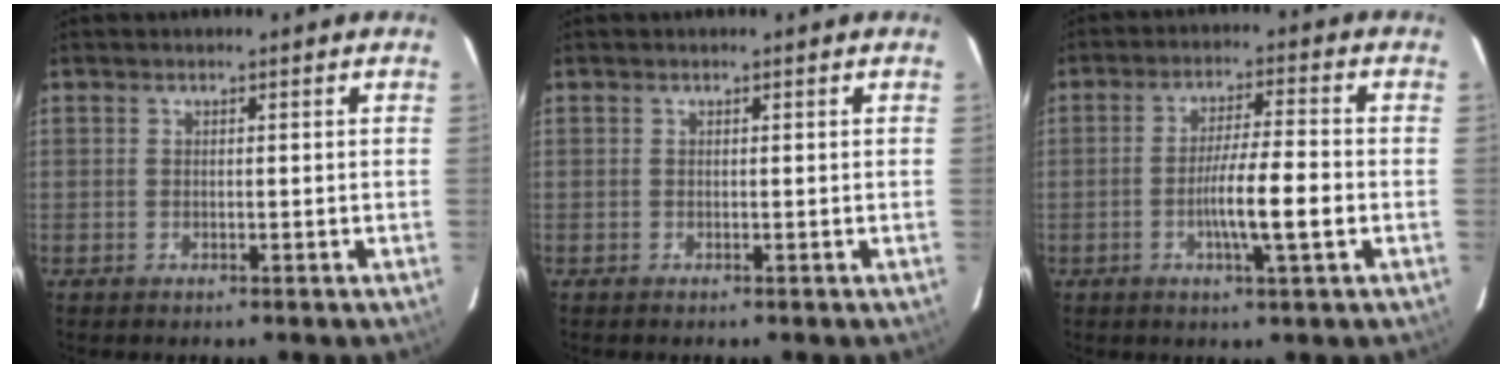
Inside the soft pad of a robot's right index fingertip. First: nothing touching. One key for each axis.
{"total": 0.0}
{"total": 7.9, "fx": -2.1, "fy": 0.1, "fz": 7.6, "tx": -0.132, "ty": -0.001, "tz": -0.039}